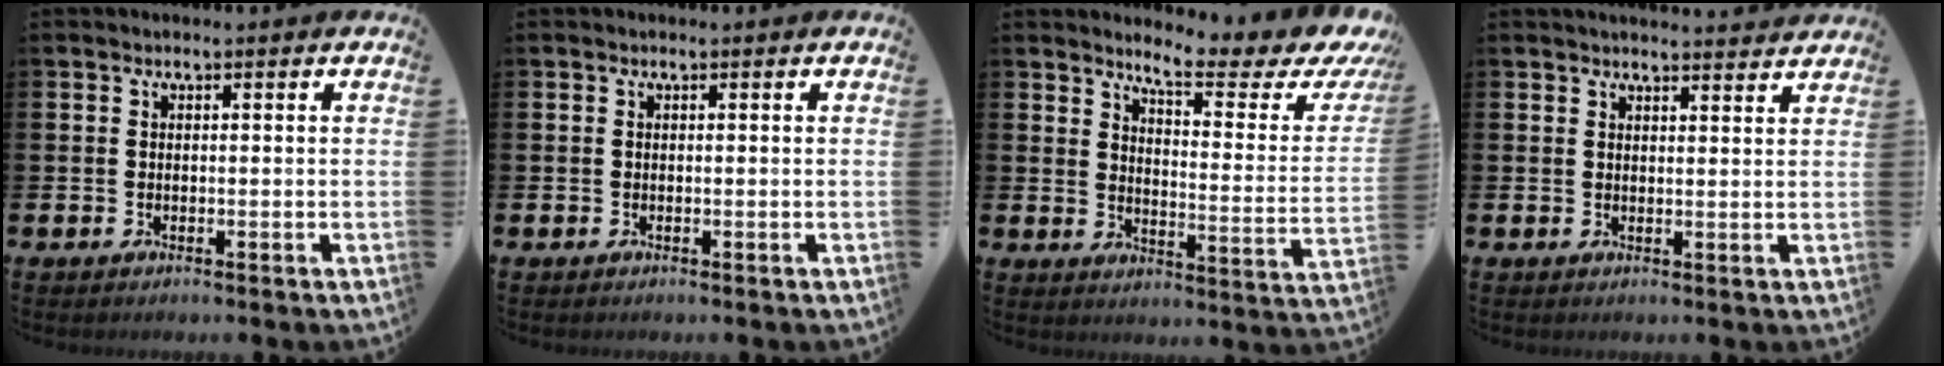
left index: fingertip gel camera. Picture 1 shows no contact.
{"total": 0.0}
{"total": 6.0, "force": [5.1, 0.7, 3.0], "torque": [-0.062, -0.047, 0.074]}
{"total": 2.6, "force": [2.6, 0.0, -0.1], "torque": [0.005, -0.017, 0.044]}